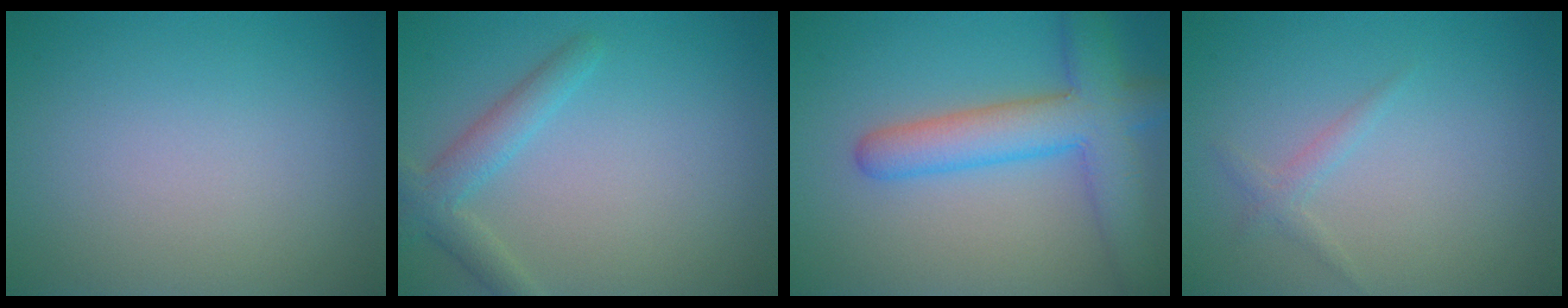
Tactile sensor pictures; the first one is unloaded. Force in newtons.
{"total": 2.8, "press": 2.8, "slide": 0.0}
{"total": 6.6, "press": 6.6, "slide": 0.4}
{"total": 1.1, "press": 1.1, "slide": 0.1}